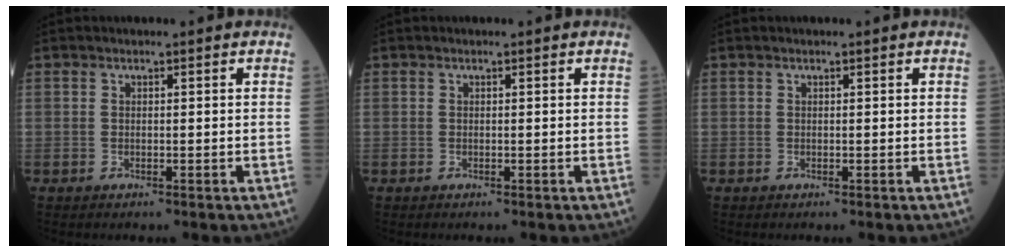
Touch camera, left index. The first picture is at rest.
{"total": 0.0}
{"total": 0.0}